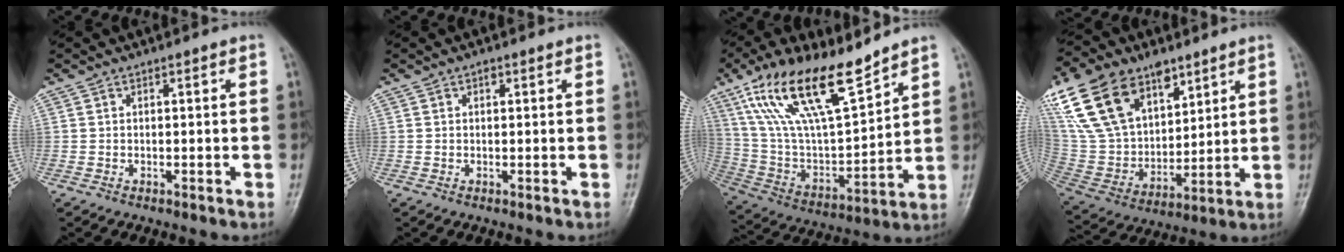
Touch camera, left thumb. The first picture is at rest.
{"total": 0.9, "force": [0.5, 0.6, 0.6], "torque": [-0.003, -0.001, 0.005]}
{"total": 20.8, "force": [13.8, 6.6, 14.1], "torque": [-0.241, -0.052, 0.266]}
{"total": 23.7, "force": [13.0, 14.2, 14.0], "torque": [-0.268, -0.019, 0.250]}